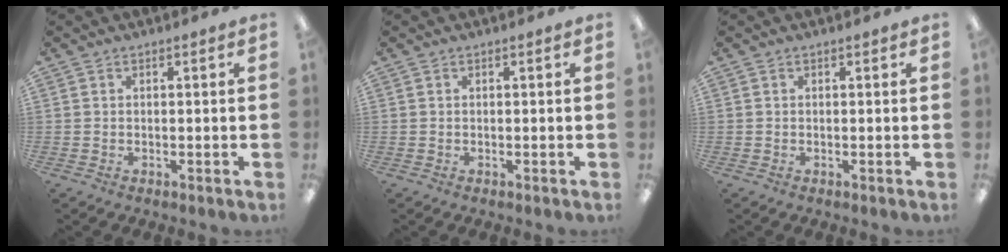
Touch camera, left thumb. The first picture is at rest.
{"total": 0.0}
{"total": 0.0}